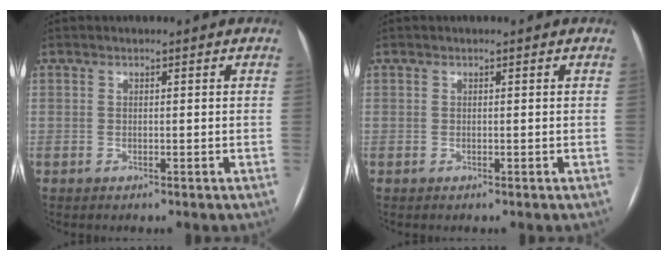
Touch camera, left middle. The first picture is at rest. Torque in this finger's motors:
{"motor_torque": [0.00, 0.01, 0.00, 0.00]}